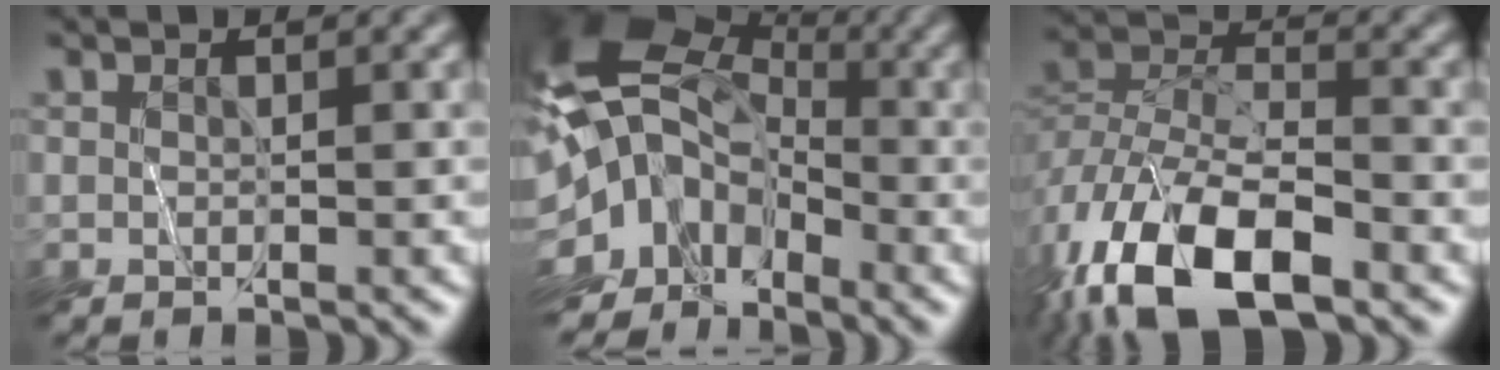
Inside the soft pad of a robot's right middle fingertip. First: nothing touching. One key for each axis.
{"total": 10.7, "fx": -3.5, "fy": 8.2, "fz": 5.9, "tx": -0.110, "ty": -0.008, "tz": -0.077}
{"total": 12.3, "fx": -7.5, "fy": 5.5, "fz": 8.1, "tx": -0.174, "ty": -0.020, "tz": -0.142}